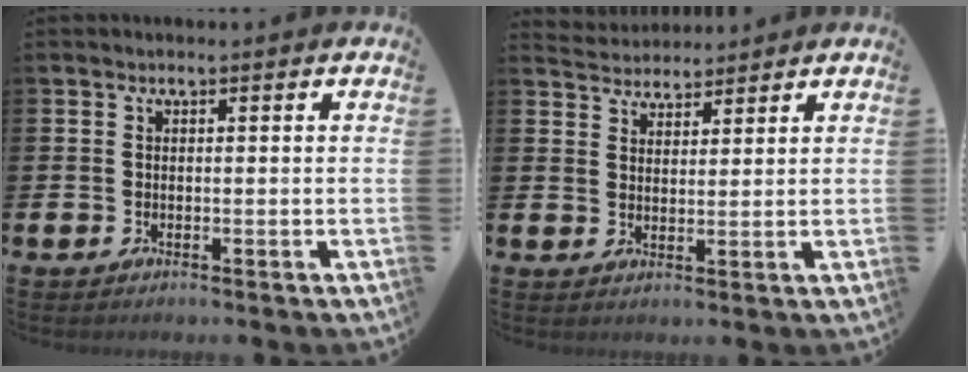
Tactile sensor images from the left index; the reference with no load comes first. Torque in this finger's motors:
{"motor_torque": [-0.53, -1.35, 0.00, -0.01]}